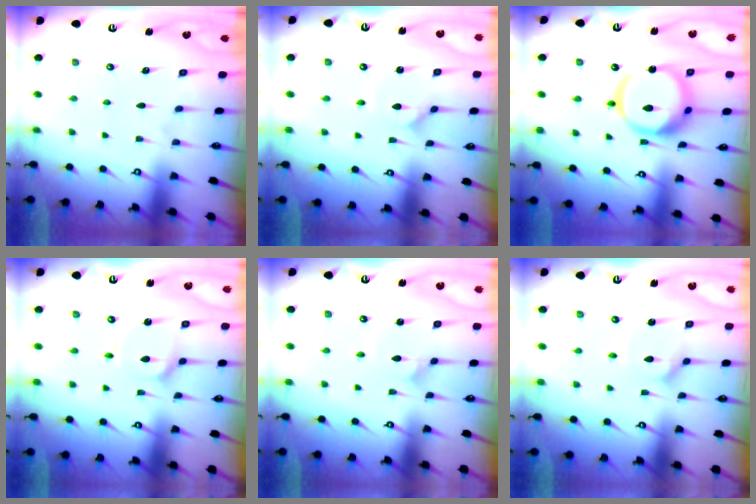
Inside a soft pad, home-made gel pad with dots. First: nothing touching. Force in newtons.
{"total": 2.1, "press": 2.1, "slide": 0.2}
{"total": 17.8, "press": 17.7, "slide": 1.9}
{"total": 7.5, "press": 7.4, "slide": 0.8}
{"total": 1.7, "press": 1.6, "slide": 0.1}
{"total": 8.4, "press": 8.3, "slide": 0.9}